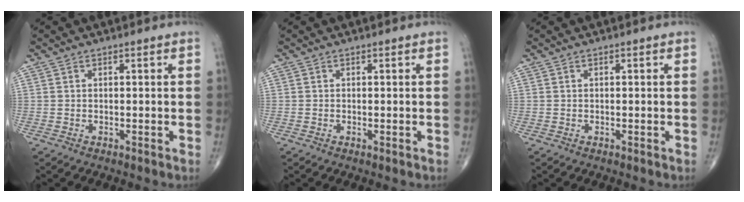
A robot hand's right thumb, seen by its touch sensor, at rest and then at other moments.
{"total": 0.0}
{"total": 0.0}